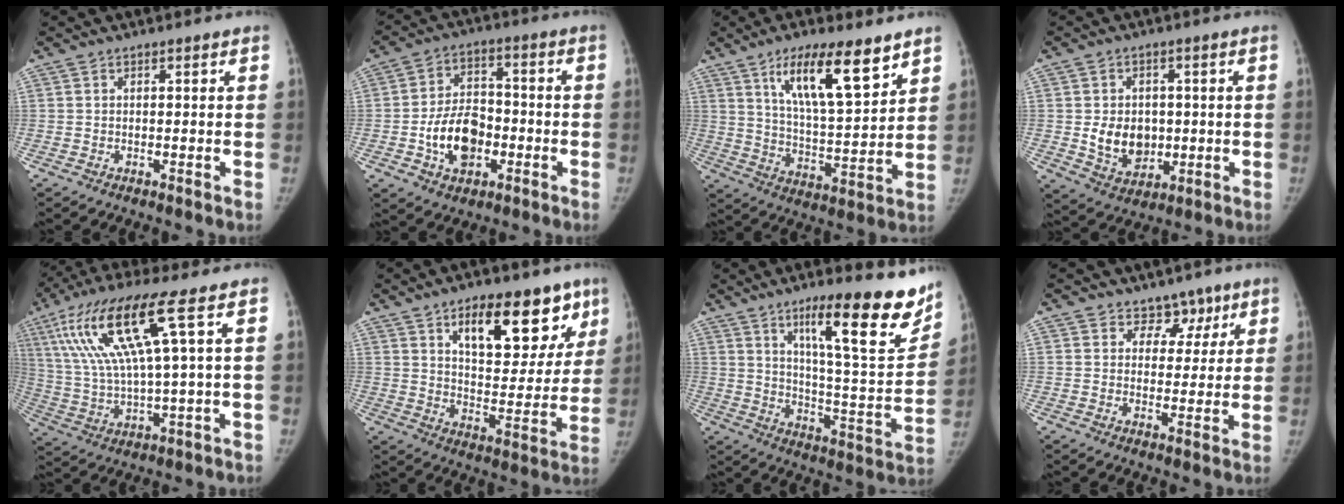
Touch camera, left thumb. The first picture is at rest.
{"total": 12.2, "force": [-3.3, 8.3, 8.2], "torque": [-0.109, 0.023, -0.055]}
{"total": 15.9, "force": [9.3, 4.6, 12.0], "torque": [-0.177, -0.049, 0.165]}
{"total": 9.0, "force": [-0.2, 7.1, 5.5], "torque": [-0.058, -0.007, 0.014]}
{"total": 16.9, "force": [6.5, 1.7, 15.5], "torque": [-0.338, -0.005, 0.124]}
{"total": 18.1, "force": [10.1, 8.8, 12.2], "torque": [-0.110, -0.048, 0.152]}
{"total": 22.0, "force": [13.9, 4.3, 16.5], "torque": [-0.202, -0.073, 0.216]}
{"total": 5.3, "force": [3.5, 3.9, 0.9], "torque": [0.027, -0.017, 0.050]}